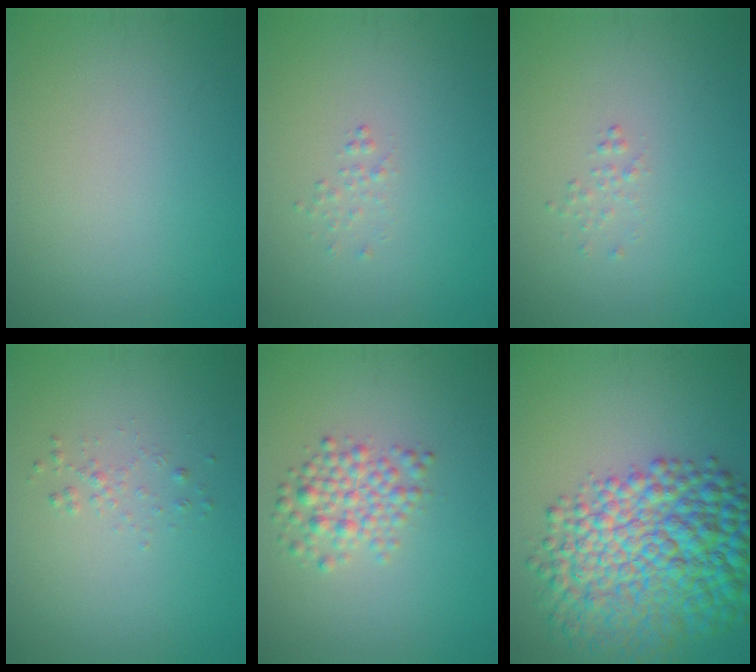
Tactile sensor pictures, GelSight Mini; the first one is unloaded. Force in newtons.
{"total": 0.7, "press": 0.7, "slide": 0.1}
{"total": 0.7, "press": 0.7, "slide": 0.1}
{"total": 0.9, "press": 0.9, "slide": 0.0}
{"total": 3.0, "press": 3.0, "slide": 0.2}
{"total": 11.7, "press": 11.7, "slide": 0.2}